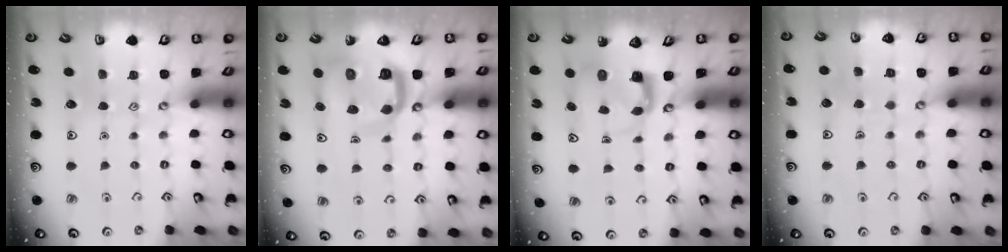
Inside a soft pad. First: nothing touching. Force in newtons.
{"total": 12.3, "press": 12.2, "slide": 1.4}
{"total": 4.0, "press": 3.9, "slide": 0.4}
{"total": 4.0, "press": 3.9, "slide": 0.3}